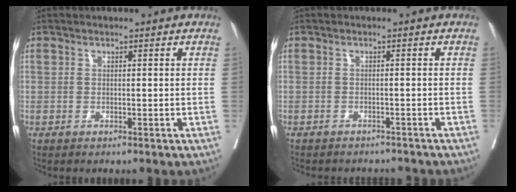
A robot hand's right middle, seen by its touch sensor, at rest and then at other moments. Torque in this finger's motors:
{"motor_torque": [0.93, -1.21, 0.11, 0.07]}